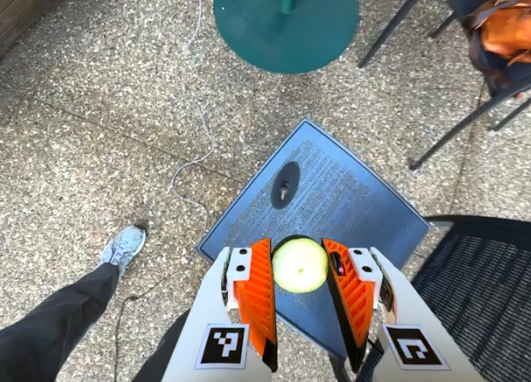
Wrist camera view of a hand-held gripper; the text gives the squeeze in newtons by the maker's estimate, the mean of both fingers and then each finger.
{"total": 9.3, "left": 9.3, "right": 9.3}